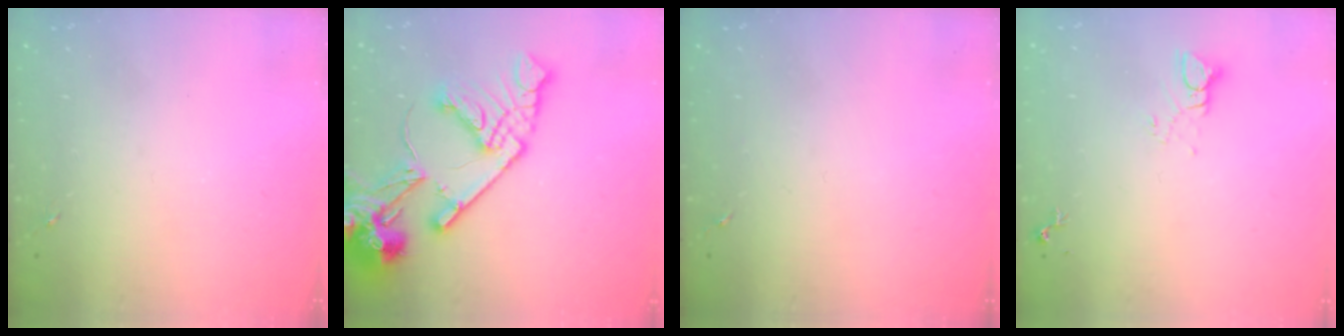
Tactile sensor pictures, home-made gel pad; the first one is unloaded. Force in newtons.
{"total": 20.6, "press": 20.5, "slide": 2.7}
{"total": 0.0}
{"total": 3.9, "press": 3.9, "slide": 0.3}